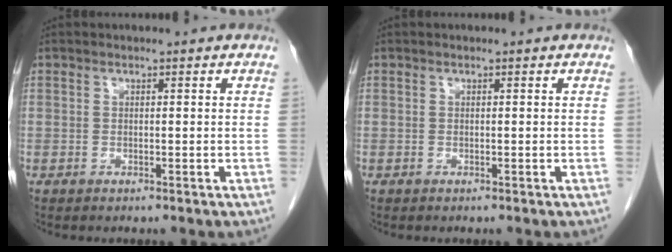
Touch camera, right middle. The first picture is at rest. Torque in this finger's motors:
{"motor_torque": [0.13, -0.22, 0.03, 0.00]}